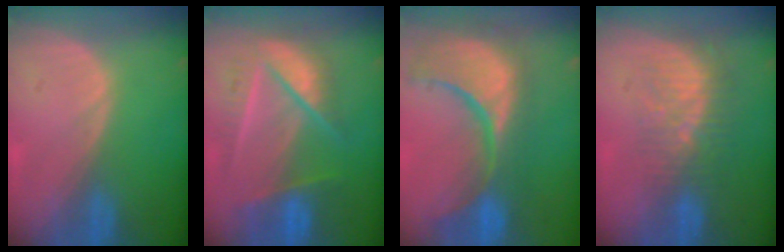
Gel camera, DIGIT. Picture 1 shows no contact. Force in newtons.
{"total": 9.3, "press": 8.3, "slide": 4.2}
{"total": 15.1, "press": 12.0, "slide": 9.1}
{"total": 8.6, "press": 7.5, "slide": 4.3}